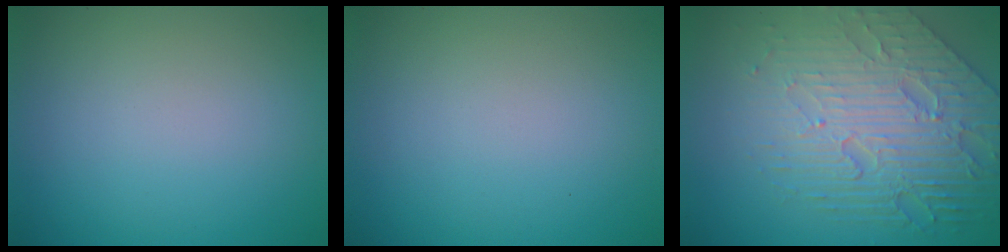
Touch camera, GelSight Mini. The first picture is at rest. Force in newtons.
{"total": 0.0}
{"total": 8.4, "press": 5.7, "slide": 6.2}